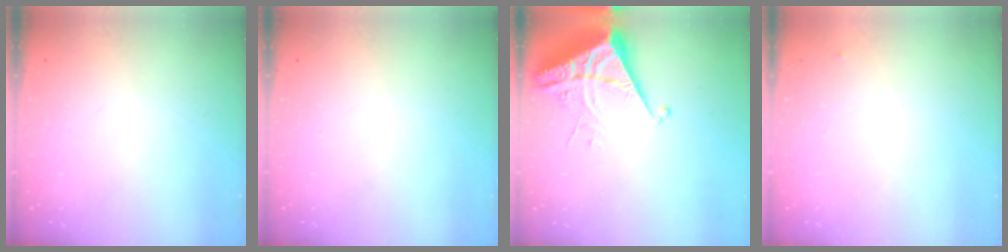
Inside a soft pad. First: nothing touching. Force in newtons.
{"total": 0.0}
{"total": 6.6, "press": 6.6, "slide": 0.6}
{"total": 2.6, "press": 2.6, "slide": 0.2}